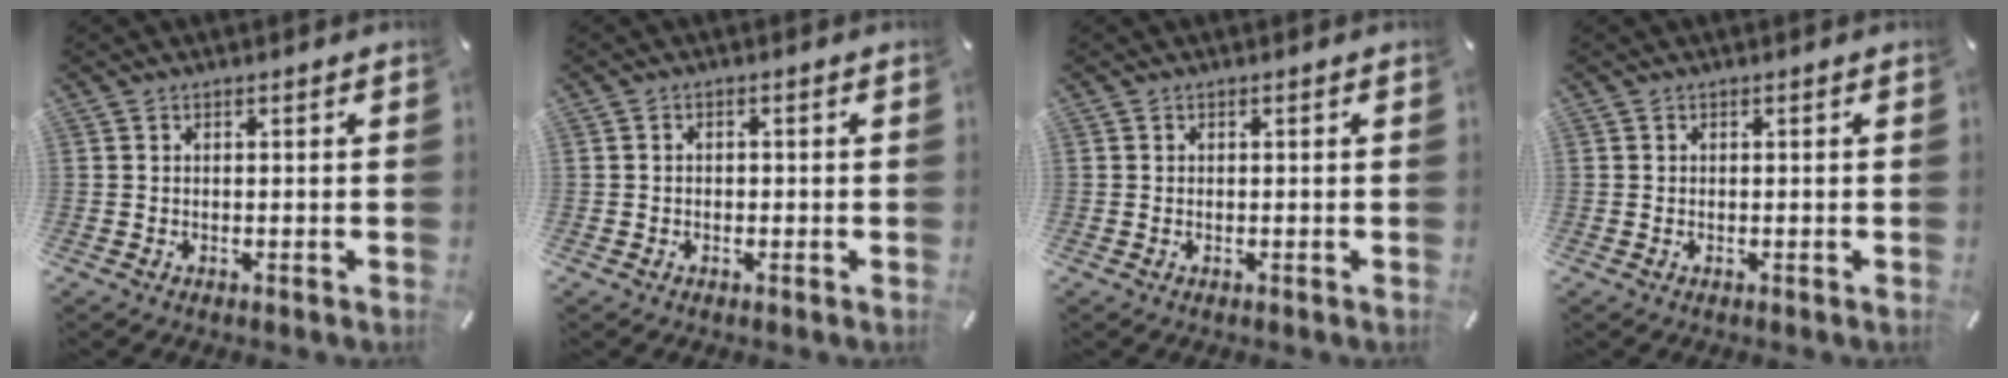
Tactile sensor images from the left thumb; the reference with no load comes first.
{"total": 1.2, "force": [-0.2, 1.0, 0.7], "torque": [-0.015, 0.005, -0.005]}
{"total": 0.0}
{"total": 0.0}